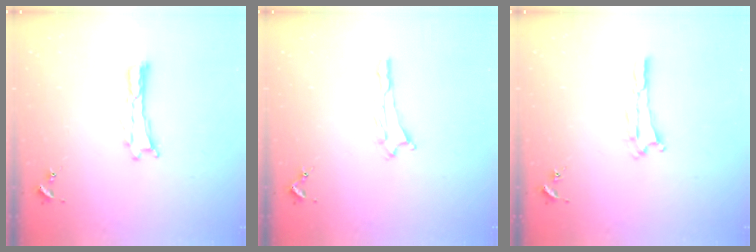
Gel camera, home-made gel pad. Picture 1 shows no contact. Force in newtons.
{"total": 0.8, "press": 0.8, "slide": 0.1}
{"total": 1.4, "press": 1.4, "slide": 0.2}